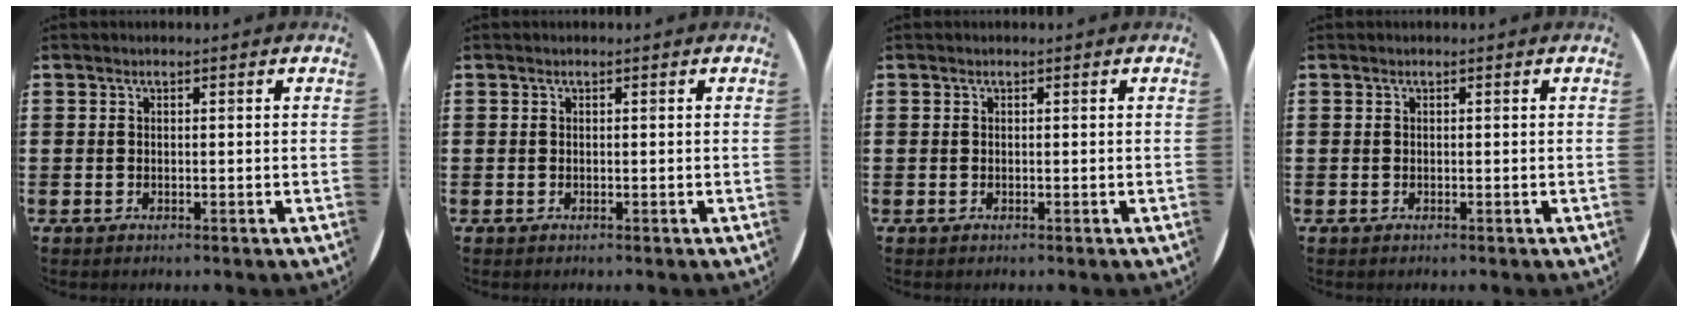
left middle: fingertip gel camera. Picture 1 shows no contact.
{"total": 0.0}
{"total": 0.0}
{"total": 0.0}